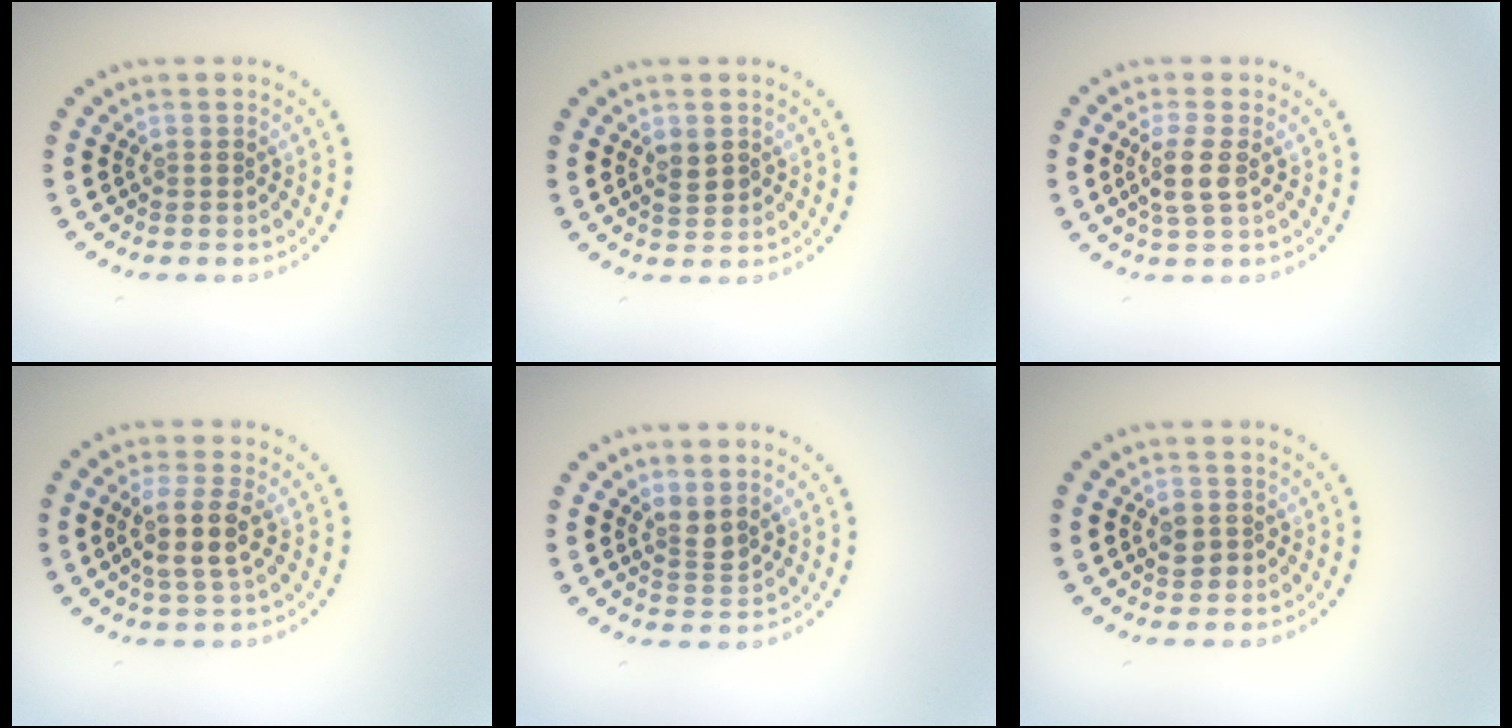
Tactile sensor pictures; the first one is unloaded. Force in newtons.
{"total": 1.6, "press": 1.6, "slide": 0.3}
{"total": 2.4, "press": 2.0, "slide": 1.3}
{"total": 3.2, "press": 2.8, "slide": 1.5}
{"total": 1.7, "press": 1.3, "slide": 1.1}
{"total": 1.7, "press": 1.6, "slide": 0.3}